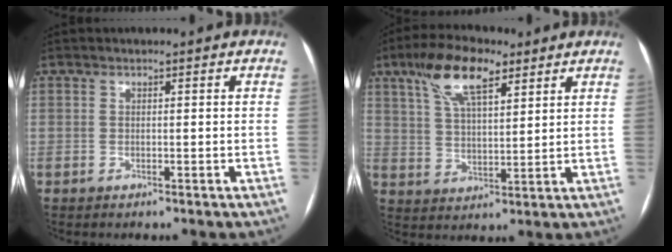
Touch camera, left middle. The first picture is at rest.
{"total": 10.9, "force": [6.5, 3.5, 8.0], "torque": [-0.157, 0.019, 0.121]}